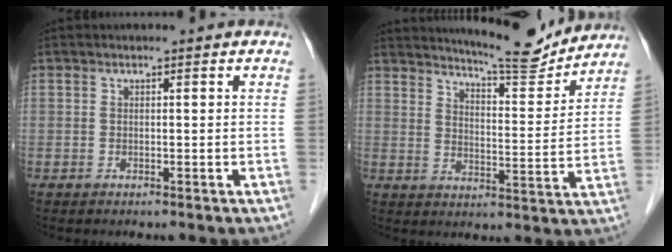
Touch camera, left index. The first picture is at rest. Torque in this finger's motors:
{"motor_torque": [0.95, -0.97, 0.33, 0.07]}